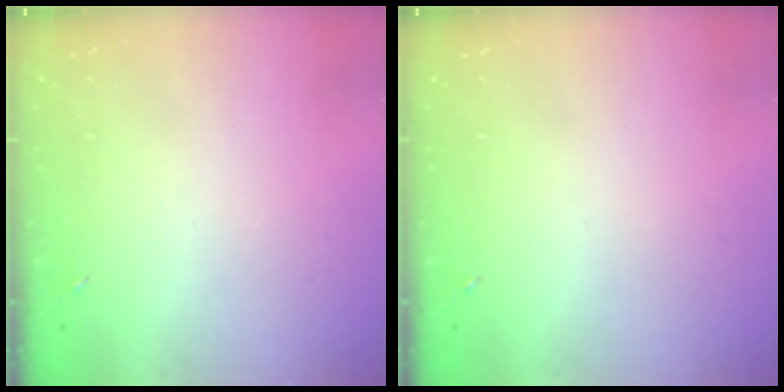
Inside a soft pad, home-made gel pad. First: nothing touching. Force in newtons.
{"total": 0.0}